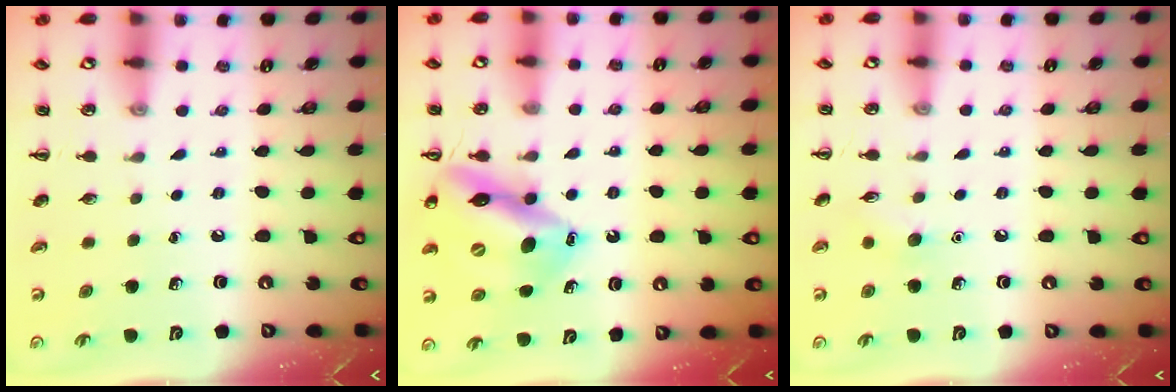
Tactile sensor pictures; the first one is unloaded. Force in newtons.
{"total": 15.8, "press": 15.1, "slide": 4.5}
{"total": 6.5, "press": 6.2, "slide": 1.8}